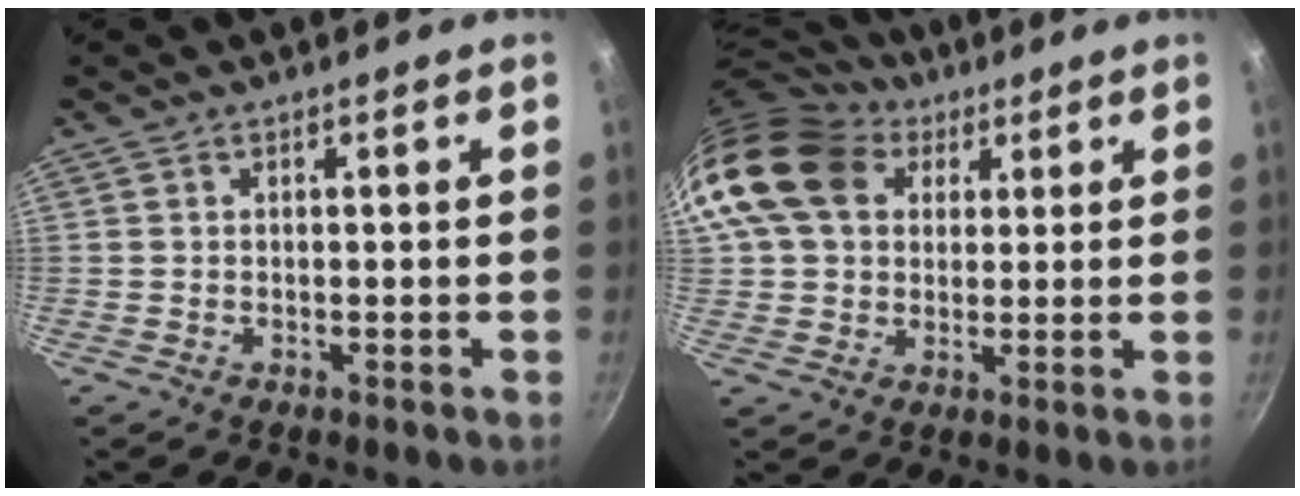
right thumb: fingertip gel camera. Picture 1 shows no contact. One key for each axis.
{"total": 17.2, "fx": 6.2, "fy": 13.1, "fz": 9.2, "tx": -0.161, "ty": 0.016, "tz": 0.101}